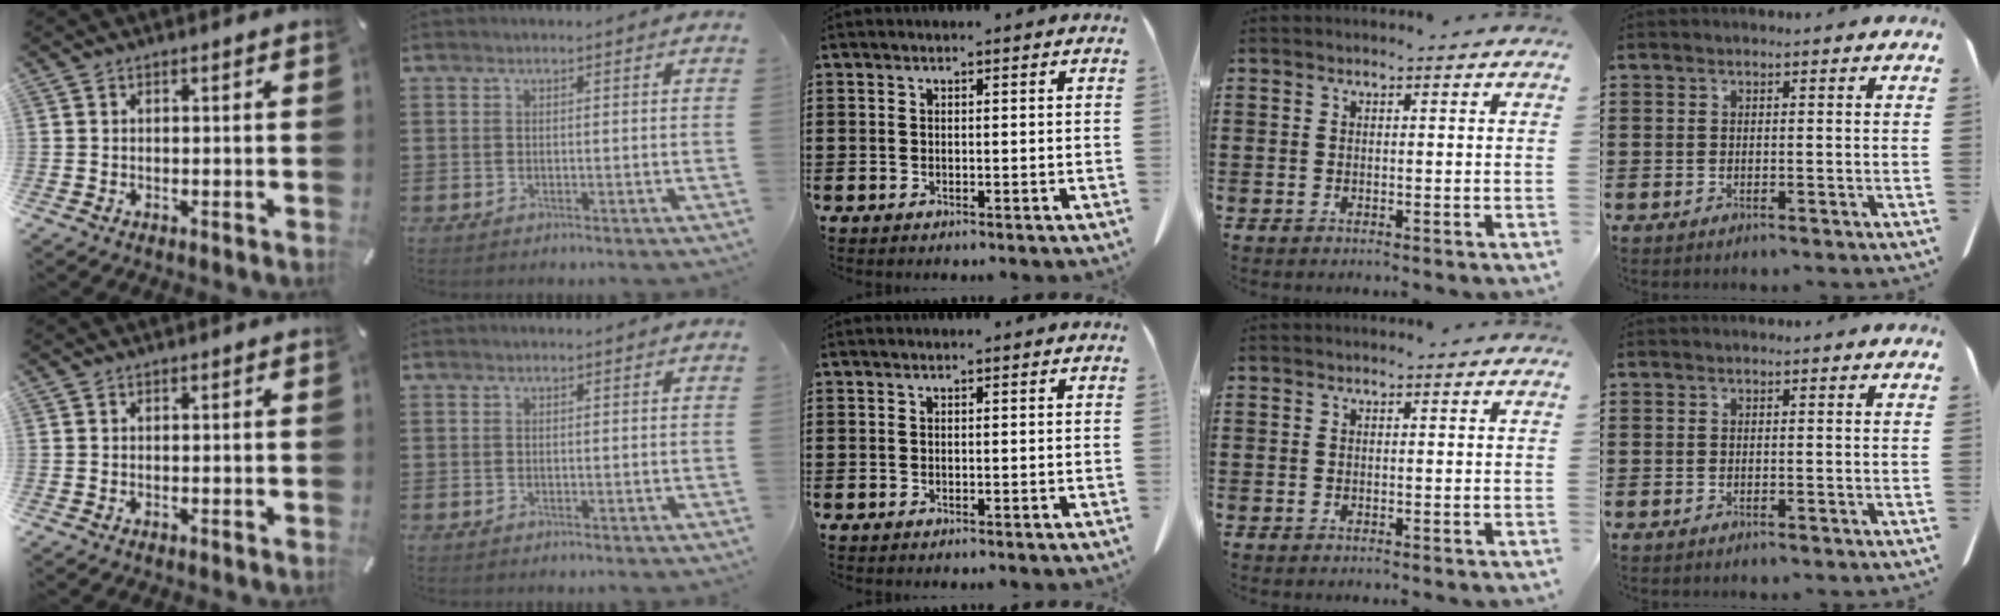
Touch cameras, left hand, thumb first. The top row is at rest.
{}